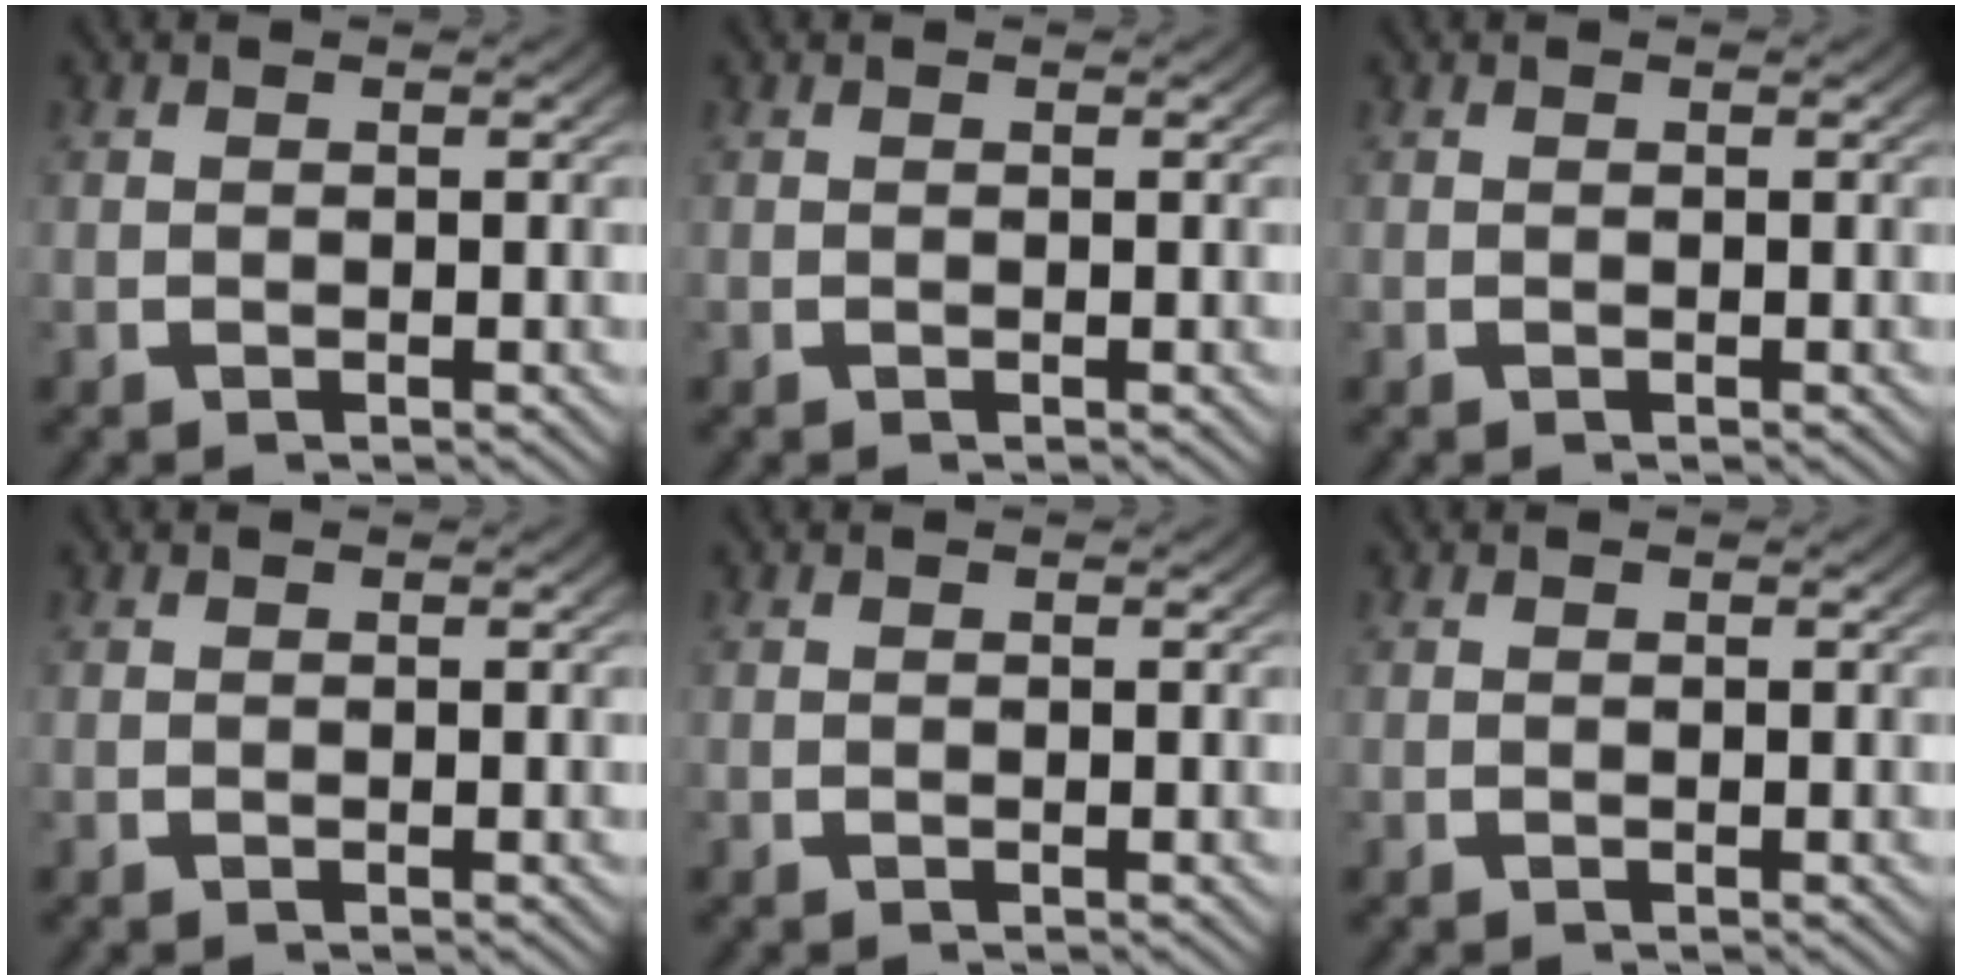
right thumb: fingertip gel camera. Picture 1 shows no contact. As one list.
[{"total": 0.0}, {"total": 0.0}, {"total": 0.0}, {"total": 0.0}, {"total": 0.0}]